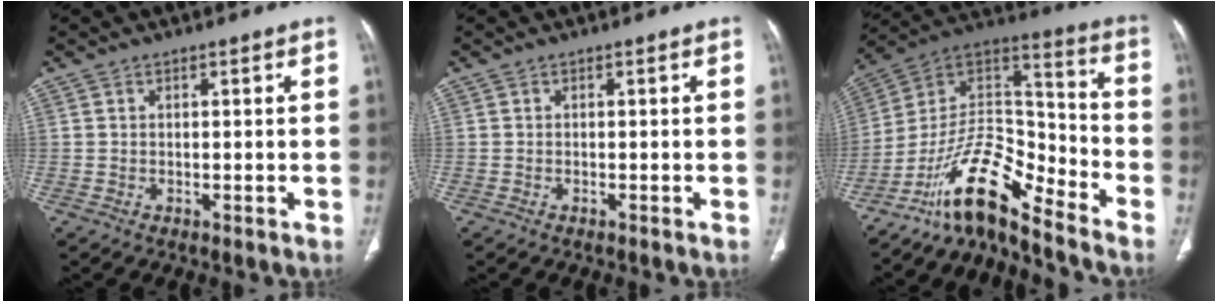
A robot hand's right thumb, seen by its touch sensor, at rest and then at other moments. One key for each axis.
{"total": 0.0}
{"total": 14.4, "fx": -11.6, "fy": 3.8, "fz": 7.5, "tx": -0.123, "ty": 0.112, "tz": -0.216}